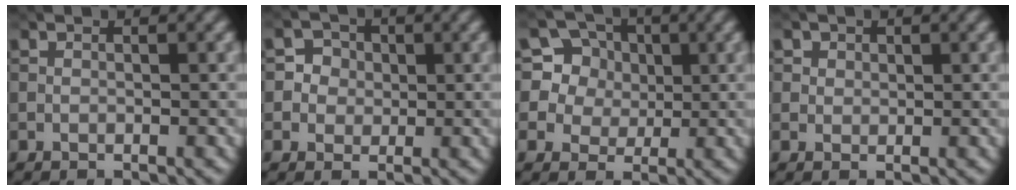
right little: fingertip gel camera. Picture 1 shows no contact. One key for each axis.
{"total": 2.4, "fx": 0.1, "fy": 2.3, "fz": 0.4, "tx": 0.000, "ty": -0.001, "tz": 0.010}
{"total": 9.4, "fx": 4.1, "fy": 7.8, "fz": 3.2, "tx": -0.090, "ty": 0.021, "tz": 0.067}
{"total": 0.7, "fx": 0.3, "fy": 0.6, "fz": -0.2, "tx": 0.003, "ty": -0.006, "tz": 0.019}